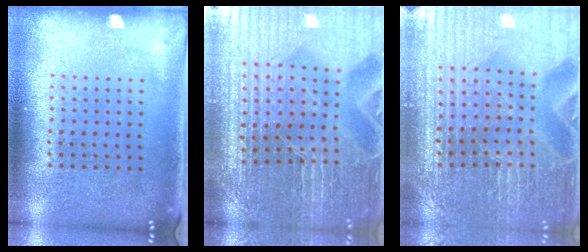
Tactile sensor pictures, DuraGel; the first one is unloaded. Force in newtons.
{"total": 4.4, "press": 4.3, "slide": 1.0}
{"total": 3.4, "press": 3.3, "slide": 0.3}